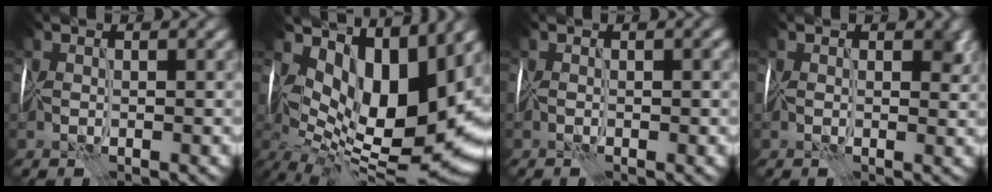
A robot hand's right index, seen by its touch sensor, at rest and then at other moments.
{"total": 13.2, "force": [4.2, 6.6, 10.6], "torque": [-0.169, -0.011, 0.088]}
{"total": 0.0}
{"total": 2.0, "force": [0.6, 1.5, 1.2], "torque": [-0.009, -0.003, 0.009]}